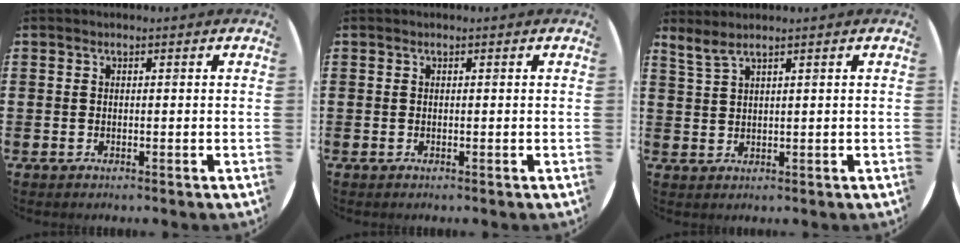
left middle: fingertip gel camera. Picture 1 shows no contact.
{"total": 0.0}
{"total": 2.1, "force": [1.8, 0.1, 1.2], "torque": [-0.026, 0.001, 0.033]}